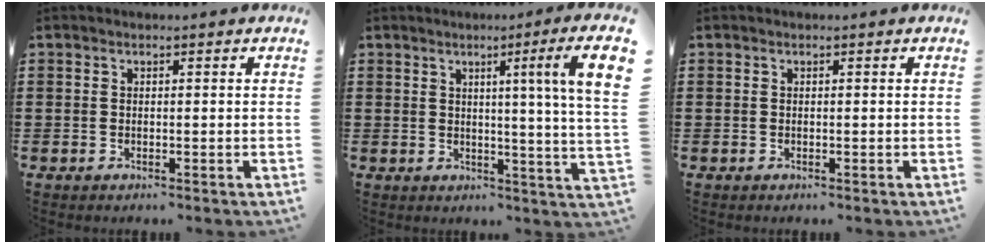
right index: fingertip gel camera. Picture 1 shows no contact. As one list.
[{"total": 6.9, "force": [2.3, -1.5, 6.3], "torque": [-0.102, -0.022, 0.025]}, {"total": 0.0}]